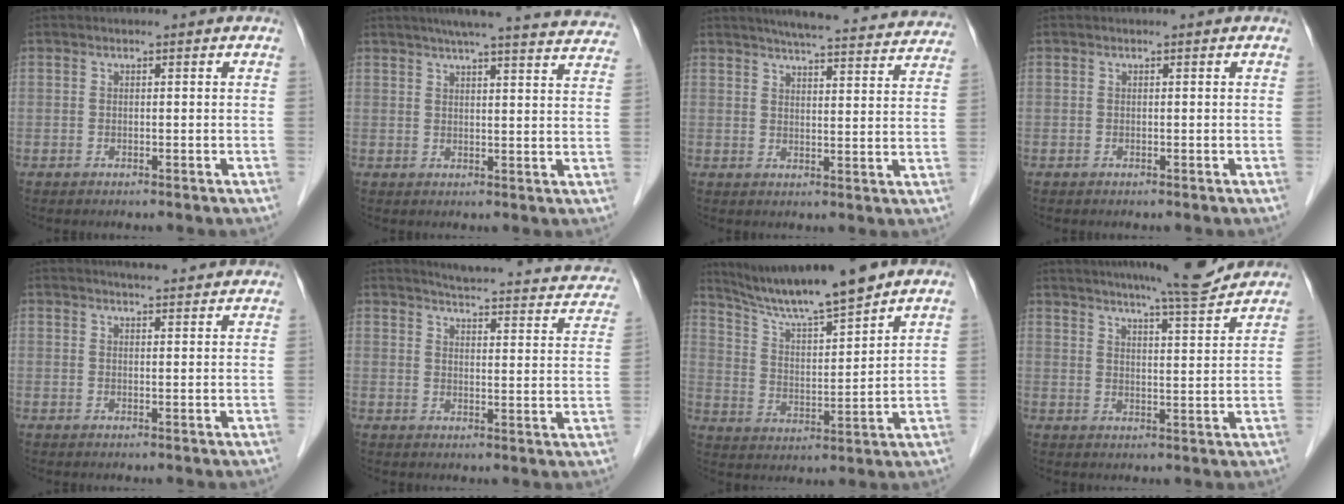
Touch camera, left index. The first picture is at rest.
{"total": 21.6, "force": [19.9, 1.2, 8.4], "torque": [-0.113, -0.016, 0.232]}
{"total": 20.4, "force": [19.0, 2.1, 7.2], "torque": [-0.094, -0.009, 0.227]}
{"total": 0.0}
{"total": 6.1, "force": [5.7, 0.5, 2.1], "torque": [-0.032, 0.015, 0.067]}
{"total": 17.8, "force": [15.6, 3.9, 7.7], "torque": [-0.086, -0.008, 0.168]}
{"total": 12.3, "force": [10.9, -0.8, 5.6], "torque": [-0.104, 0.005, 0.197]}
{"total": 11.0, "force": [10.0, -0.2, 4.6], "torque": [-0.073, -0.002, 0.136]}